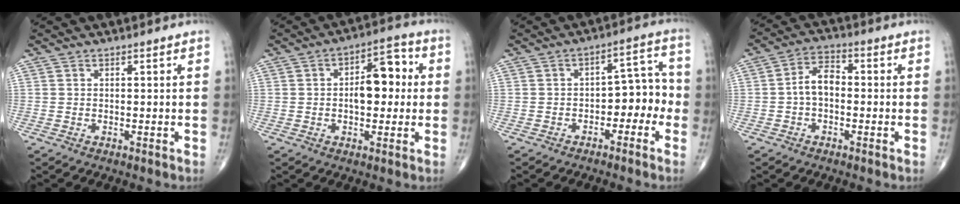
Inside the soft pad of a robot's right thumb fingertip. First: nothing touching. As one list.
[{"total": 9.5, "force": [0.6, 5.2, 7.9], "torque": [-0.089, 0.021, 0.002]}, {"total": 7.4, "force": [-2.7, 4.6, 5.1], "torque": [-0.033, 0.048, -0.044]}, {"total": 5.7, "force": [-0.7, 3.5, 4.4], "torque": [-0.068, 0.022, -0.022]}]